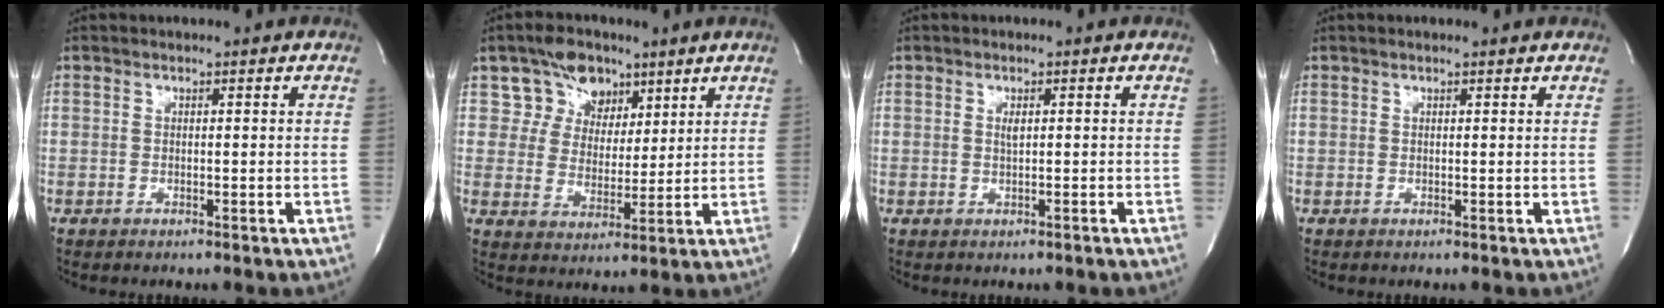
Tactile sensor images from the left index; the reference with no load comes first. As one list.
[{"total": 7.2, "force": [4.5, 5.2, 2.2], "torque": [-0.036, 0.014, 0.084]}, {"total": 1.0, "force": [0.0, 0.1, 1.0], "torque": [-0.020, -0.002, 0.002]}, {"total": 1.2, "force": [1.1, 0.1, 0.4], "torque": [-0.013, 0.009, 0.012]}]